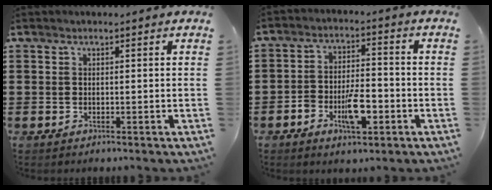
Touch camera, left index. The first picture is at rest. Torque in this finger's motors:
{"motor_torque": [0.57, 0.34, 0.33, 0.11]}